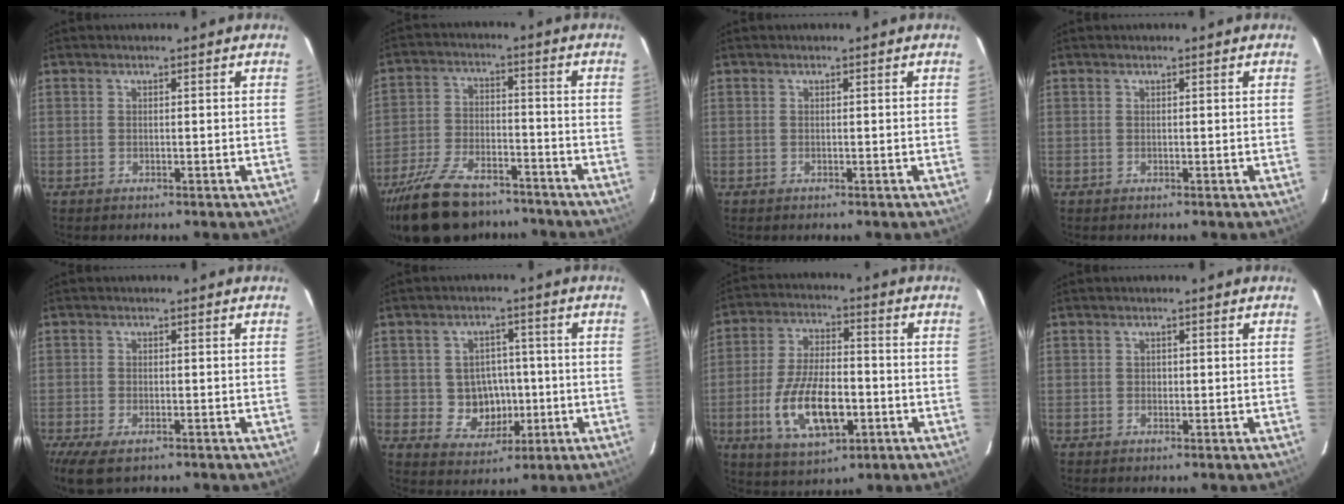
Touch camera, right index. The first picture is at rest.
{"total": 19.3, "force": [-15.4, 7.9, 8.6], "torque": [-0.191, -0.008, -0.246]}
{"total": 0.0}
{"total": 0.0}
{"total": 7.3, "force": [-4.6, 3.1, 4.8], "torque": [-0.112, -0.029, -0.079]}
{"total": 7.7, "force": [-1.1, 7.1, 2.8], "torque": [-0.065, 0.015, 0.001]}
{"total": 14.7, "force": [-4.4, 6.6, 12.4], "torque": [-0.251, -0.006, -0.069]}
{"total": 0.7, "force": [-0.1, 0.7, 0.1], "torque": [0.002, 0.002, -0.001]}